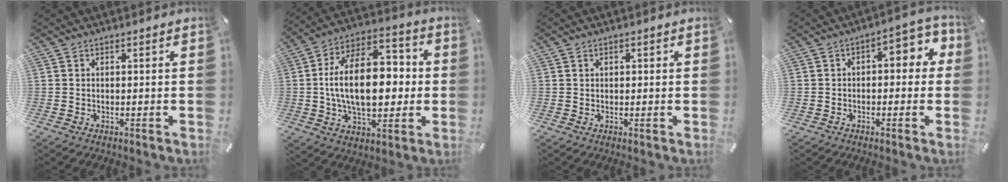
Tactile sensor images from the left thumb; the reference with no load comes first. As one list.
[{"total": 20.8, "force": [0.0, 12.4, 16.7], "torque": [-0.293, 0.005, -0.007]}, {"total": 0.9, "force": [0.2, 0.7, 0.4], "torque": [-0.008, 0.005, 0.004]}, {"total": 5.8, "force": [0.5, 3.5, 4.6], "torque": [-0.057, -0.002, -0.002]}]